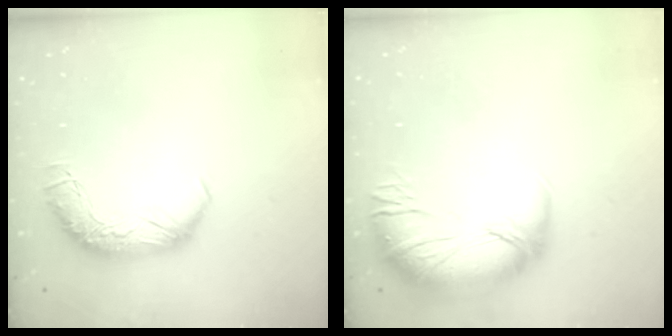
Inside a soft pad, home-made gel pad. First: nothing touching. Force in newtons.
{"total": 3.5, "press": 1.5, "slide": 3.2}